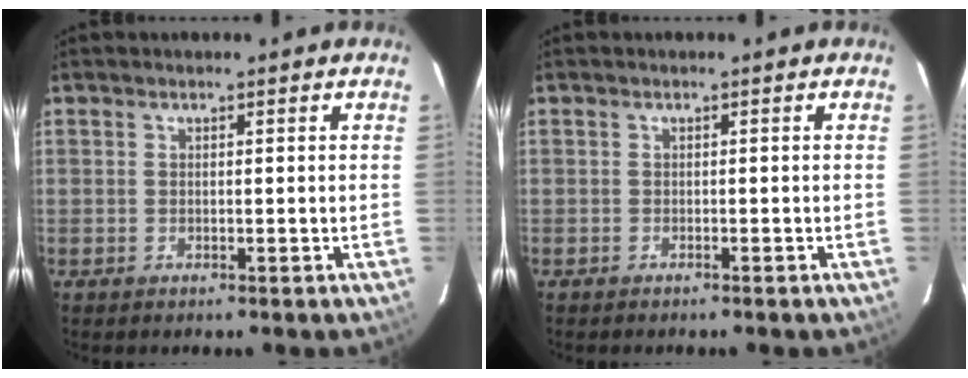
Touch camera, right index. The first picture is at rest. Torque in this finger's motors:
{"motor_torque": [0.06, -0.09, -0.07, -0.03]}